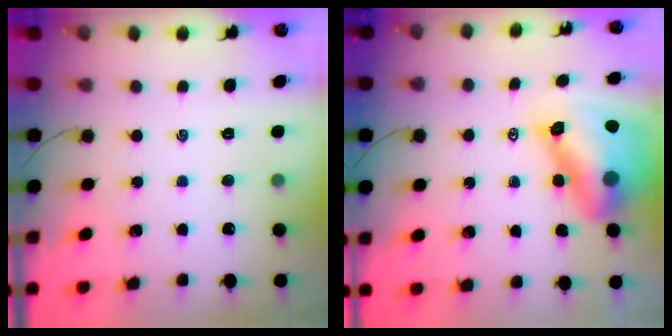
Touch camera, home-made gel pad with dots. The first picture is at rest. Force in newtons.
{"total": 11.2, "press": 10.7, "slide": 3.5}